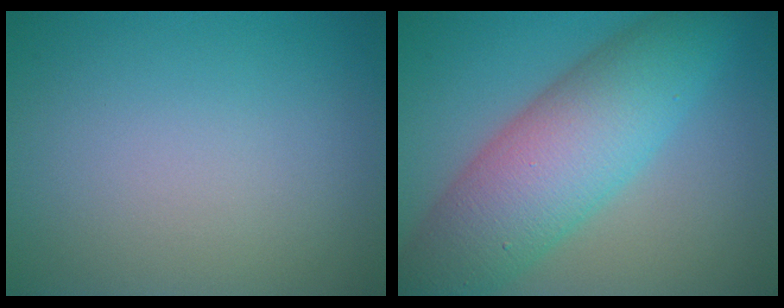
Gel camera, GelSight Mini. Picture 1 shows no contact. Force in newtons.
{"total": 9.6, "press": 9.6, "slide": 0.1}